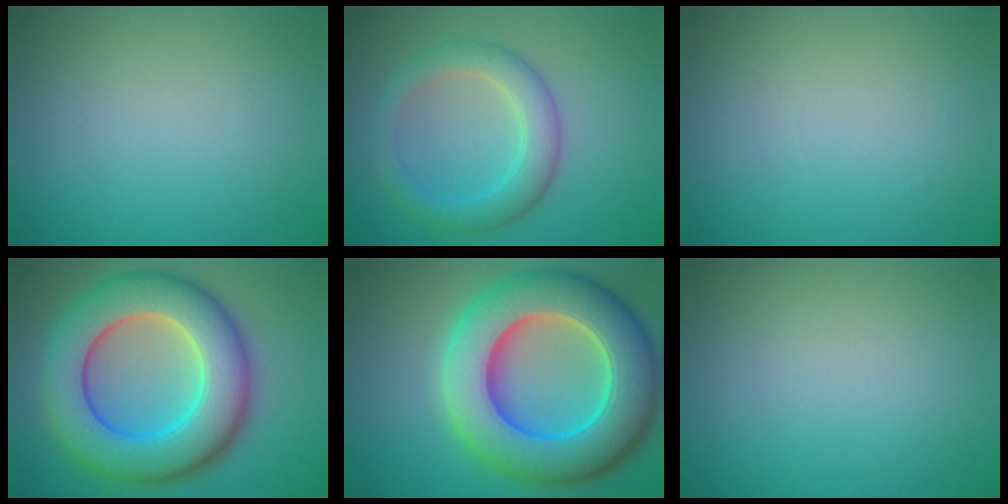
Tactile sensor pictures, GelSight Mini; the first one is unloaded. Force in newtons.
{"total": 4.0, "press": 4.0, "slide": 0.2}
{"total": 0.0}
{"total": 11.8, "press": 11.8, "slide": 0.5}
{"total": 13.4, "press": 13.4, "slide": 0.4}
{"total": 0.0}